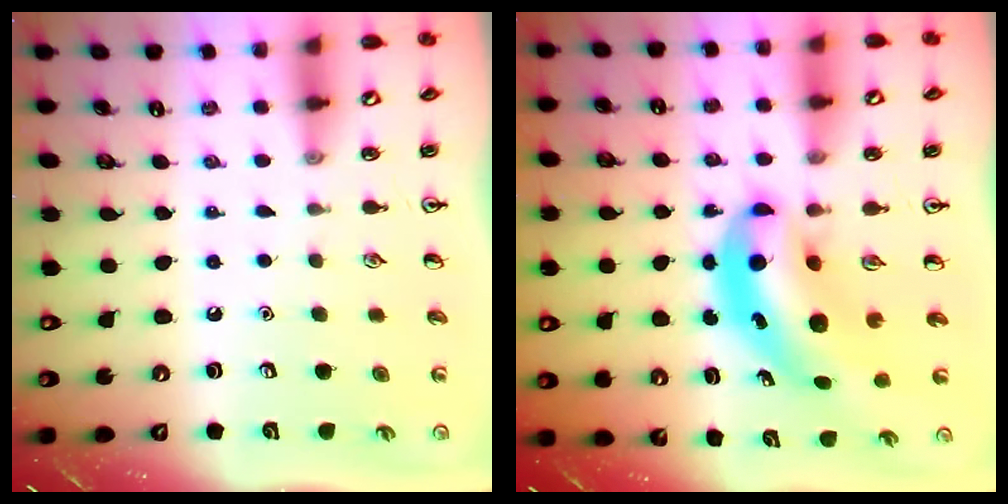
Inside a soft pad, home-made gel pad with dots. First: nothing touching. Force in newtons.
{"total": 8.5, "press": 8.2, "slide": 2.4}